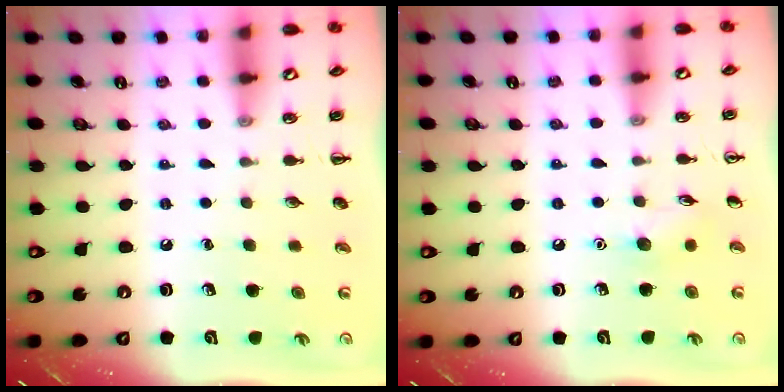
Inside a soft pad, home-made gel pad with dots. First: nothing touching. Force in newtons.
{"total": 6.2, "press": 6.0, "slide": 1.7}